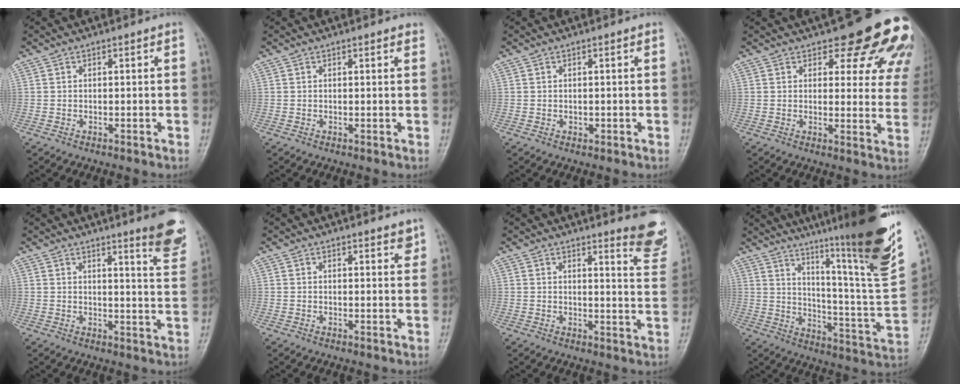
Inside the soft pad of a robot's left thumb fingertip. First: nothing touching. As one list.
[{"total": 1.5, "force": [1.1, 0.4, 0.8], "torque": [-0.006, 0.001, 0.011]}, {"total": 0.7, "force": [0.0, 0.5, 0.4], "torque": [-0.003, 0.000, 0.000]}, {"total": 16.8, "force": [11.5, 6.5, 10.3], "torque": [-0.075, -0.055, 0.123]}, {"total": 8.5, "force": [6.0, 0.9, 6.0], "torque": [-0.058, -0.043, 0.068]}, {"total": 2.5, "force": [1.9, 0.8, 1.4], "torque": [-0.009, -0.011, 0.023]}, {"total": 8.0, "force": [6.7, 1.1, 4.2], "torque": [-0.029, -0.056, 0.067]}, {"total": 29.6, "force": [19.3, 2.6, 22.3], "torque": [-0.302, -0.107, 0.280]}]